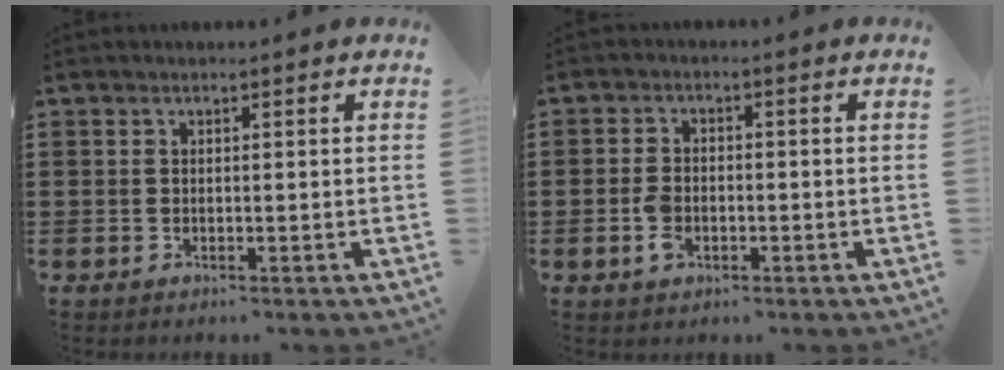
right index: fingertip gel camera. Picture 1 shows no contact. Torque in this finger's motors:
{"motor_torque": [1.06, 0.18, 0.15, 0.07]}